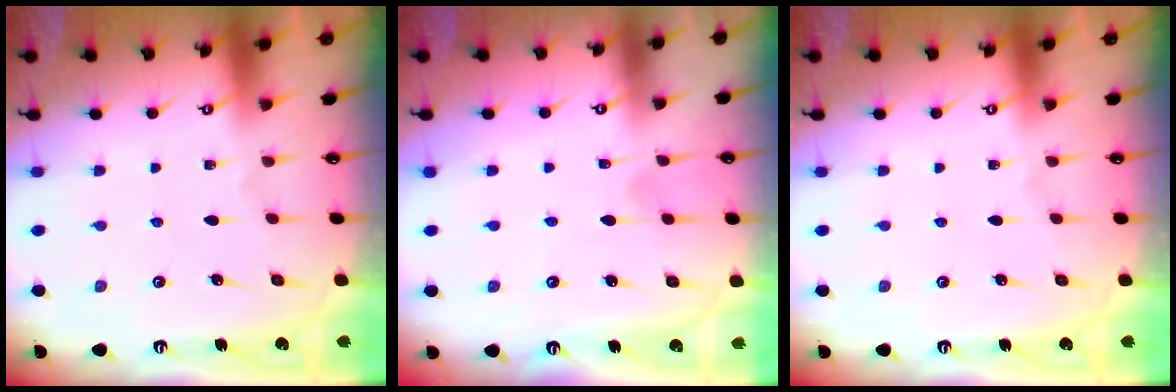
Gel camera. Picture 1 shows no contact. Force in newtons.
{"total": 4.4, "press": 4.3, "slide": 0.6}
{"total": 0.0}